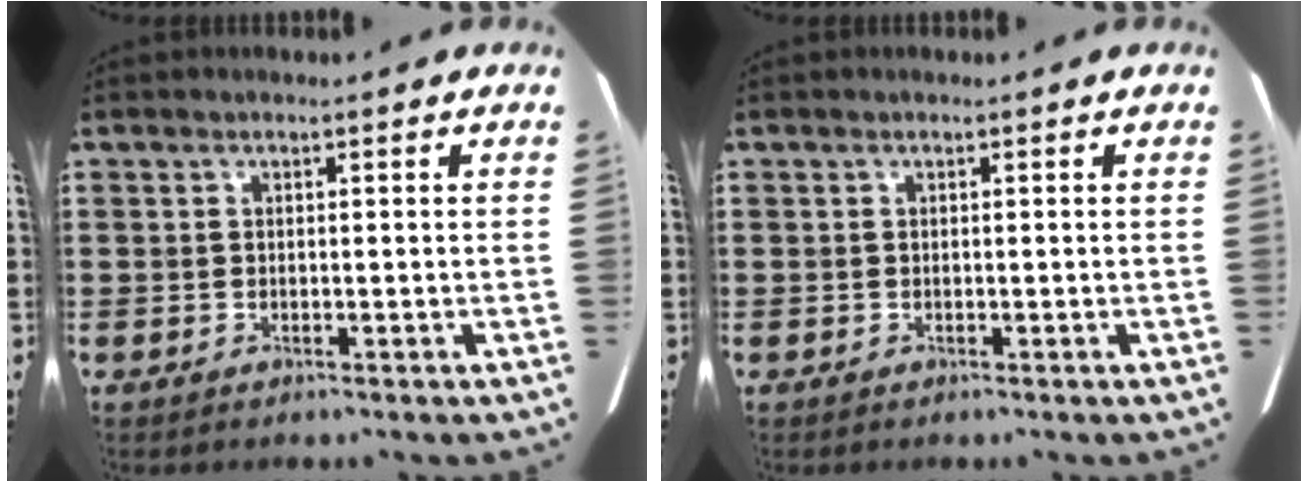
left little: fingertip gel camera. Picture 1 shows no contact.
{"total": 0.0}